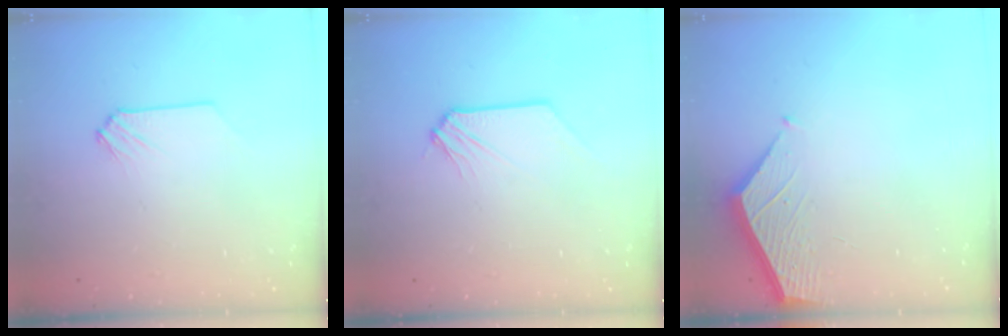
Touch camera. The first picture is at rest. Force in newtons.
{"total": 1.1, "press": 1.1, "slide": 0.2}
{"total": 2.6, "press": 2.6, "slide": 0.3}